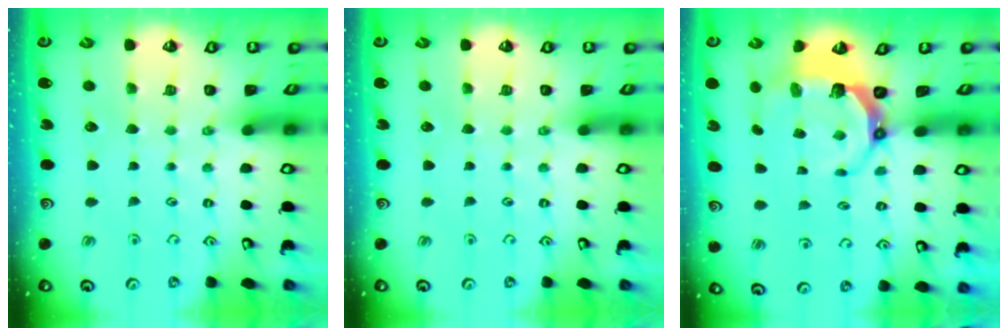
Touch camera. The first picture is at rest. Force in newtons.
{"total": 0.0}
{"total": 6.7, "press": 5.0, "slide": 4.4}